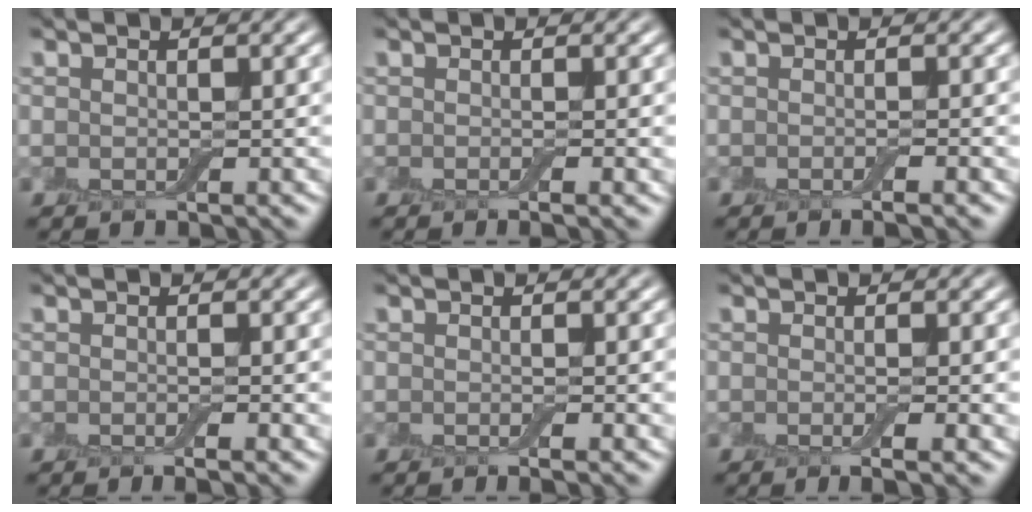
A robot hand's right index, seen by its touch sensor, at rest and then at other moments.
{"total": 1.5, "force": [-0.4, 0.3, 1.4], "torque": [-0.014, -0.004, -0.007]}
{"total": 1.7, "force": [-0.7, 0.3, 1.5], "torque": [-0.015, -0.003, -0.010]}
{"total": 1.8, "force": [-0.5, 0.4, 1.7], "torque": [-0.018, -0.004, -0.008]}
{"total": 1.5, "force": [-0.4, 0.3, 1.4], "torque": [-0.015, -0.004, -0.007]}
{"total": 2.6, "force": [-0.6, 0.6, 2.4], "torque": [-0.030, -0.006, -0.010]}